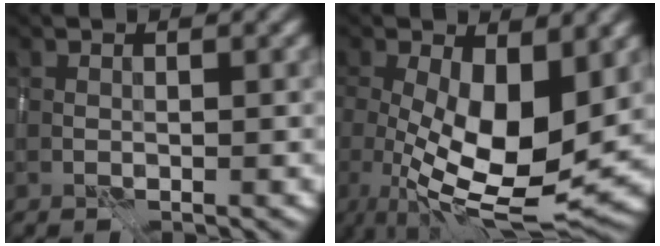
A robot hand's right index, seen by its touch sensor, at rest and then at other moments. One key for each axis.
{"total": 10.5, "fx": -0.5, "fy": 4.5, "fz": 9.4, "tx": -0.162, "ty": -0.021, "tz": -0.006}